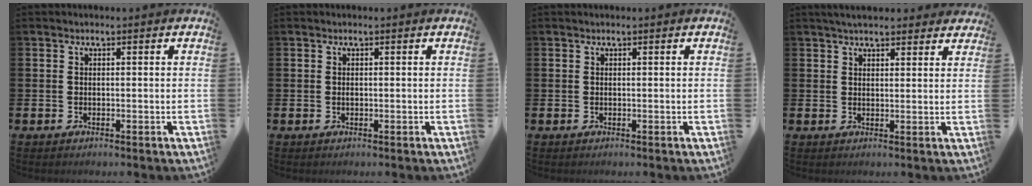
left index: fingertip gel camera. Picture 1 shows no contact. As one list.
[{"total": 0.0}, {"total": 0.0}, {"total": 3.6, "force": [3.3, 0.9, 1.1], "torque": [-0.027, -0.006, 0.061]}]